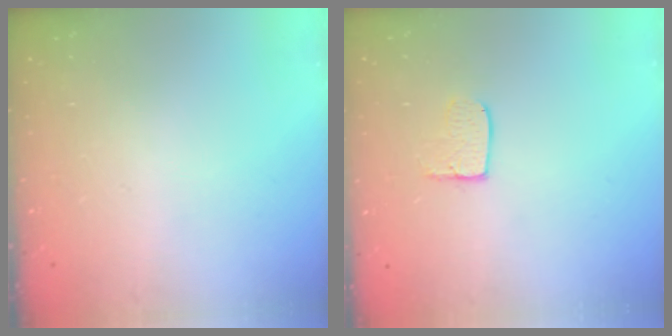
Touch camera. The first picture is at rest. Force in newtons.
{"total": 5.2, "press": 5.2, "slide": 0.3}